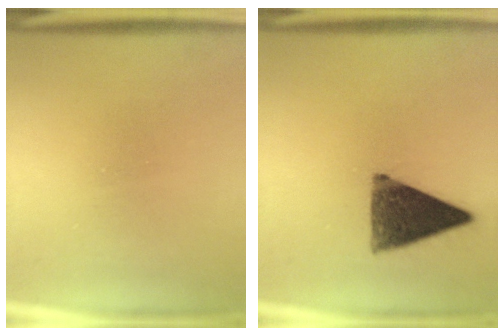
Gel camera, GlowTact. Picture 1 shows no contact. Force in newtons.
{"total": 11.2}